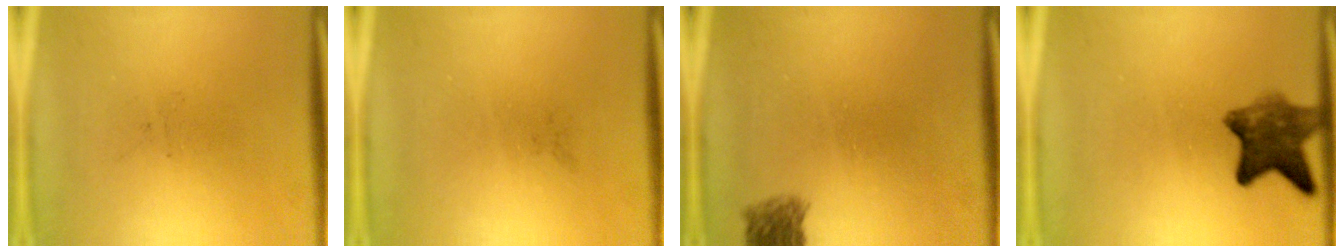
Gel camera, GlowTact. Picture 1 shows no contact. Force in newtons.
{"total": 0.0}
{"total": 2.6}
{"total": 6.8}